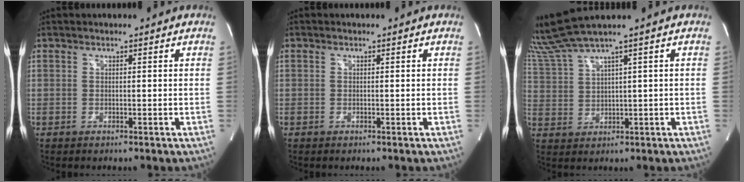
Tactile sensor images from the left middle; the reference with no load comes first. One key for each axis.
{"total": 0.0}
{"total": 5.6, "fx": 4.7, "fy": -2.0, "fz": 2.3, "tx": -0.064, "ty": -0.005, "tz": 0.107}